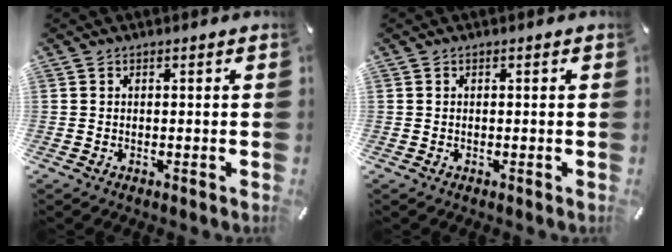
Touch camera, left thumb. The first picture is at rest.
{"total": 0.0}